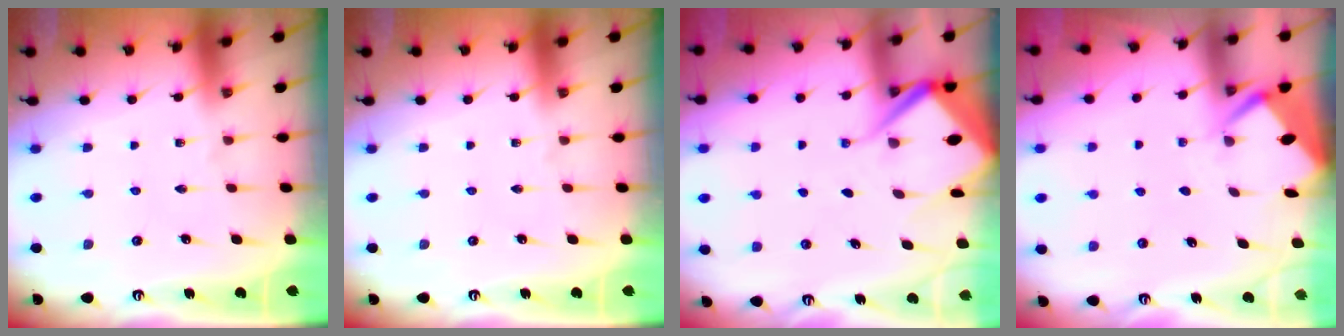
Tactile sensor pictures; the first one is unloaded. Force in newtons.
{"total": 0.0}
{"total": 6.6, "press": 6.6, "slide": 0.5}
{"total": 2.8, "press": 2.8, "slide": 0.4}